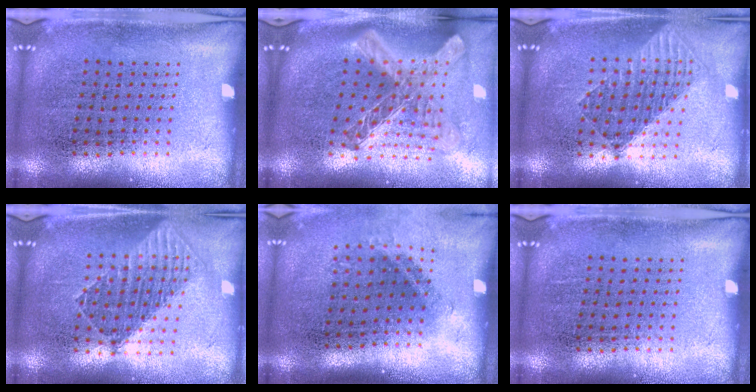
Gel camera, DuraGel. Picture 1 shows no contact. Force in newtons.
{"total": 2.8, "press": 2.0, "slide": 1.9}
{"total": 1.5, "press": 1.3, "slide": 0.7}
{"total": 1.7, "press": 1.5, "slide": 0.9}
{"total": 1.5, "press": 0.9, "slide": 1.2}
{"total": 0.0}